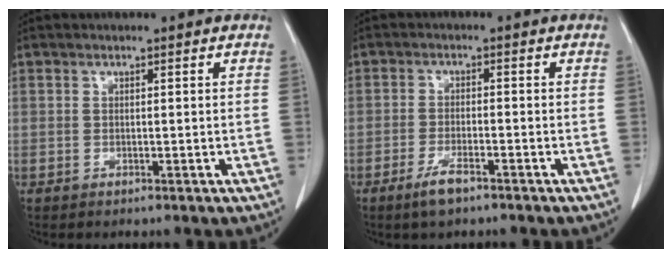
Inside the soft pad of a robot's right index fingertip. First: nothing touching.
{"total": 3.8, "force": [-2.7, 0.8, 2.6], "torque": [-0.057, -0.003, -0.048]}